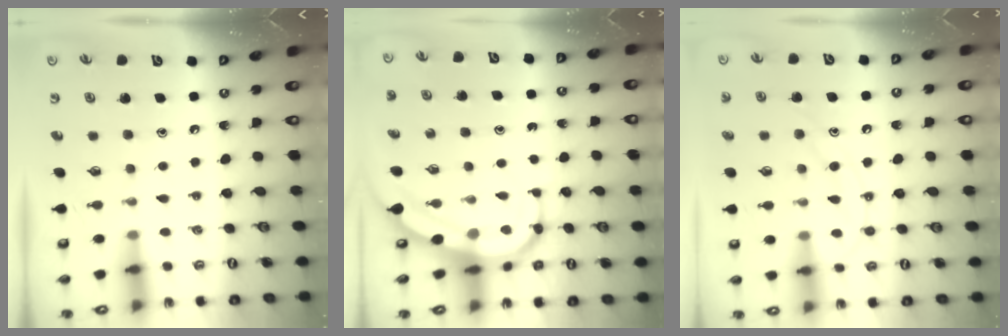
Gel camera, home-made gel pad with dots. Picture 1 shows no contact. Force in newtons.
{"total": 7.7, "press": 7.7, "slide": 0.8}
{"total": 10.9, "press": 10.8, "slide": 1.0}